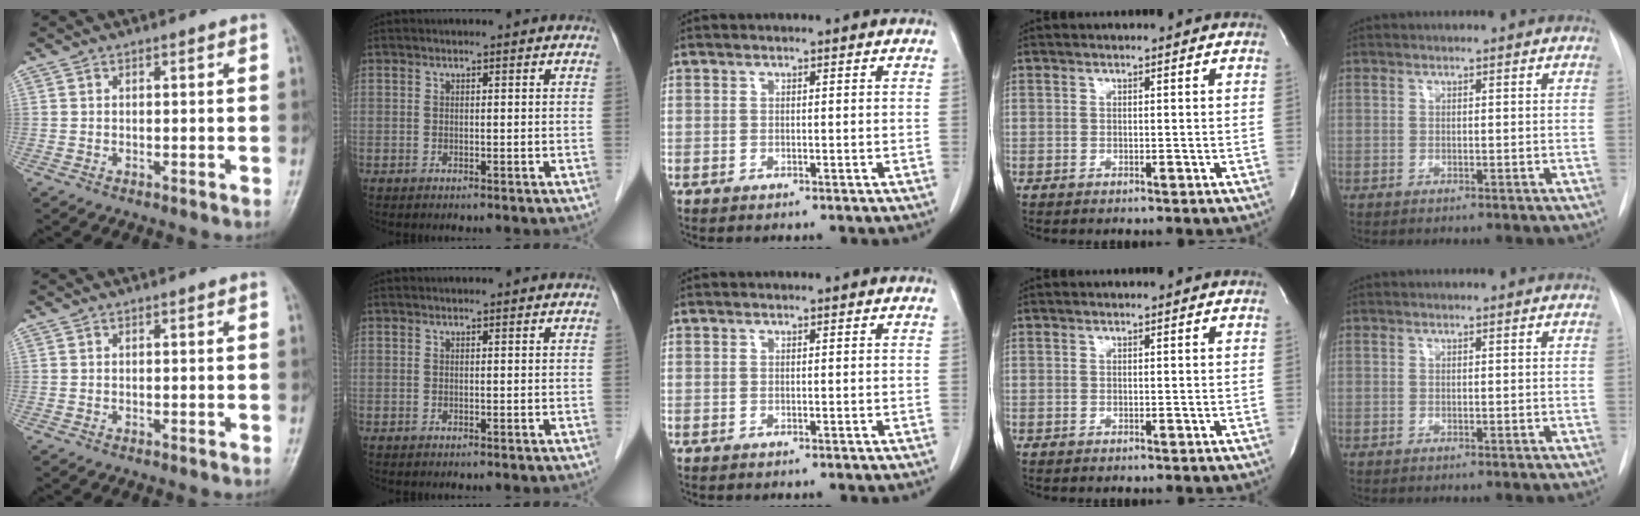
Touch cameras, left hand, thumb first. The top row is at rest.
{}